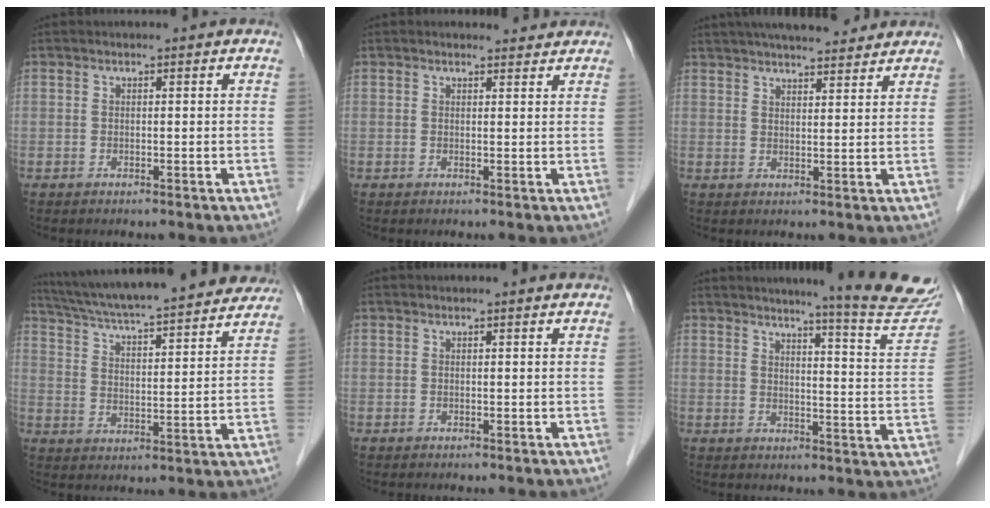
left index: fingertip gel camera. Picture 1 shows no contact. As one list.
[{"total": 2.1, "force": [2.0, 0.6, 0.1], "torque": [-0.007, 0.002, 0.021]}, {"total": 13.3, "force": [11.6, 2.6, 5.9], "torque": [-0.087, 0.031, 0.164]}, {"total": 27.6, "force": [24.8, 3.1, 11.6], "torque": [-0.196, -0.011, 0.336]}, {"total": 1.0, "force": [0.9, -0.1, 0.2], "torque": [-0.011, 0.003, 0.011]}, {"total": 16.5, "force": [15.2, -0.9, 6.3], "torque": [-0.080, -0.091, 0.166]}]